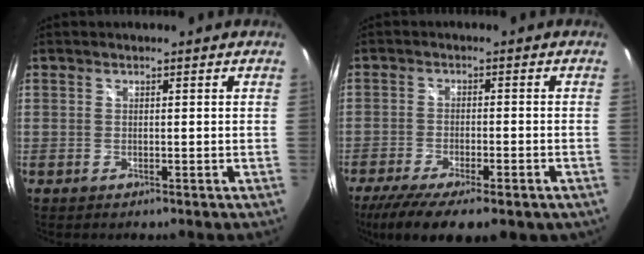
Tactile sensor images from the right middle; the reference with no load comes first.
{"total": 14.3, "force": [-10.0, 4.3, 9.2], "torque": [-0.187, -0.054, -0.153]}